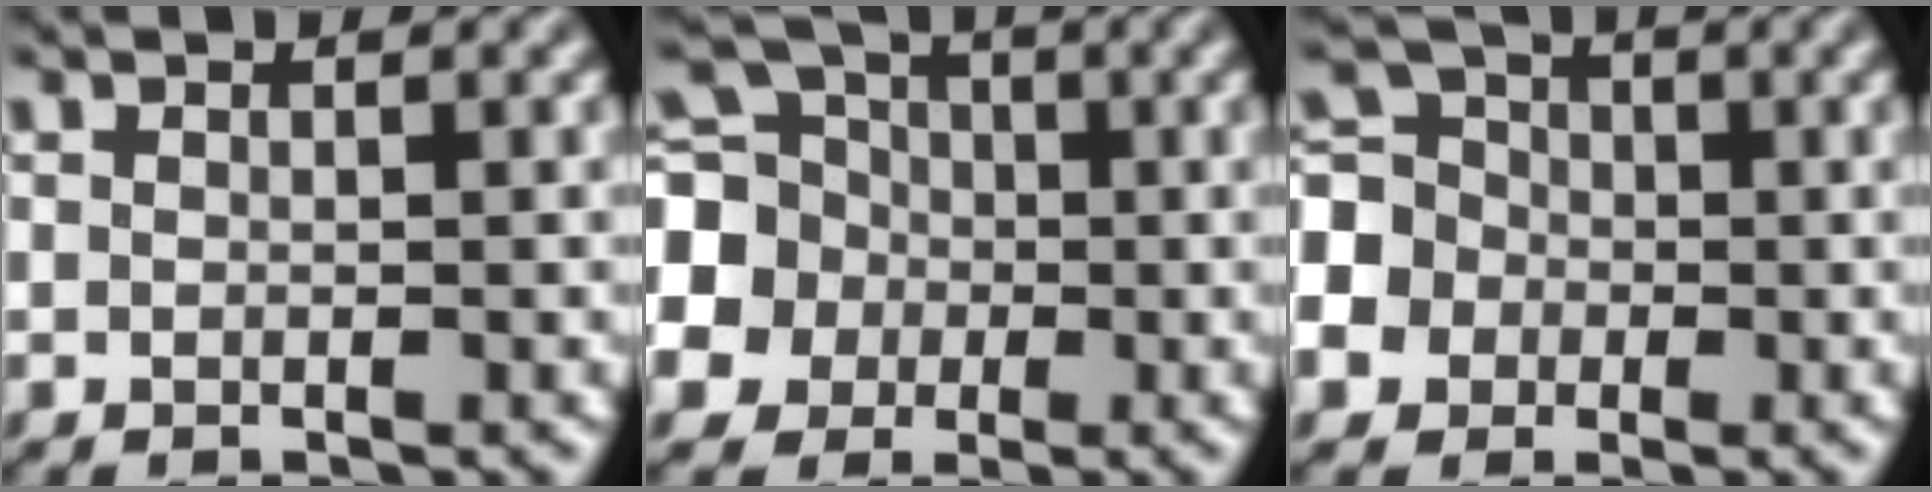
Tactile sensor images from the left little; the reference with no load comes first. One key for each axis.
{"total": 10.9, "fx": -1.2, "fy": 10.0, "fz": 4.1, "tx": -0.131, "ty": -0.001, "tz": -0.050}
{"total": 8.8, "fx": -2.4, "fy": 8.0, "fz": 2.6, "tx": -0.080, "ty": -0.004, "tz": -0.075}